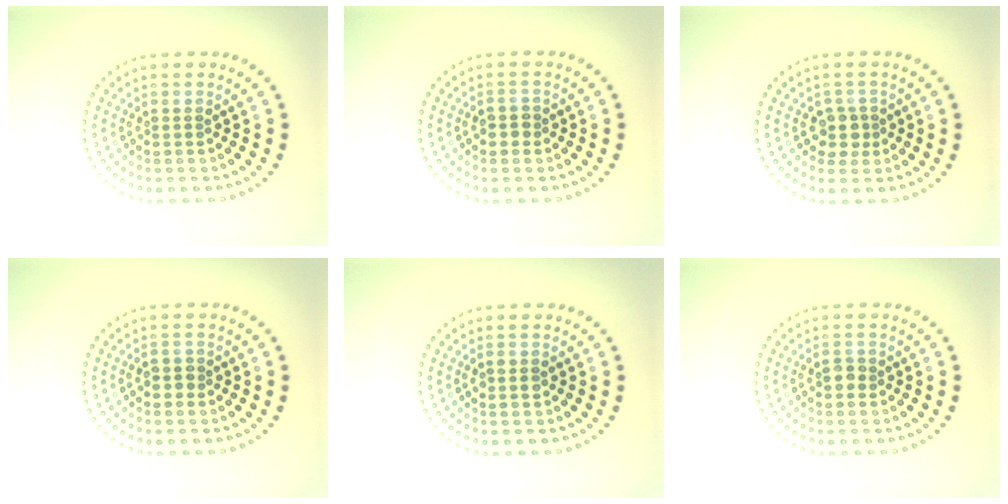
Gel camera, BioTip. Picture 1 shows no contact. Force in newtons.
{"total": 1.4, "press": 1.4, "slide": 0.3}
{"total": 2.0, "press": 1.7, "slide": 1.1}
{"total": 1.4, "press": 1.4, "slide": 0.3}
{"total": 1.5, "press": 1.5, "slide": 0.1}
{"total": 1.4, "press": 1.4, "slide": 0.1}